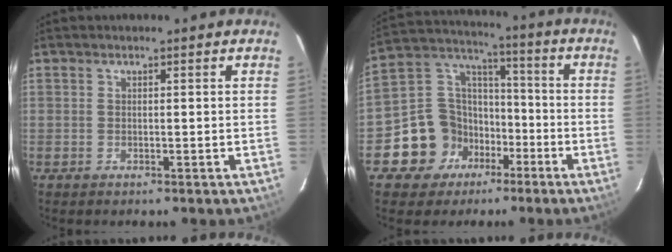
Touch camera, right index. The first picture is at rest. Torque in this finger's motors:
{"motor_torque": [0.17, -0.30, -0.05, -0.10]}